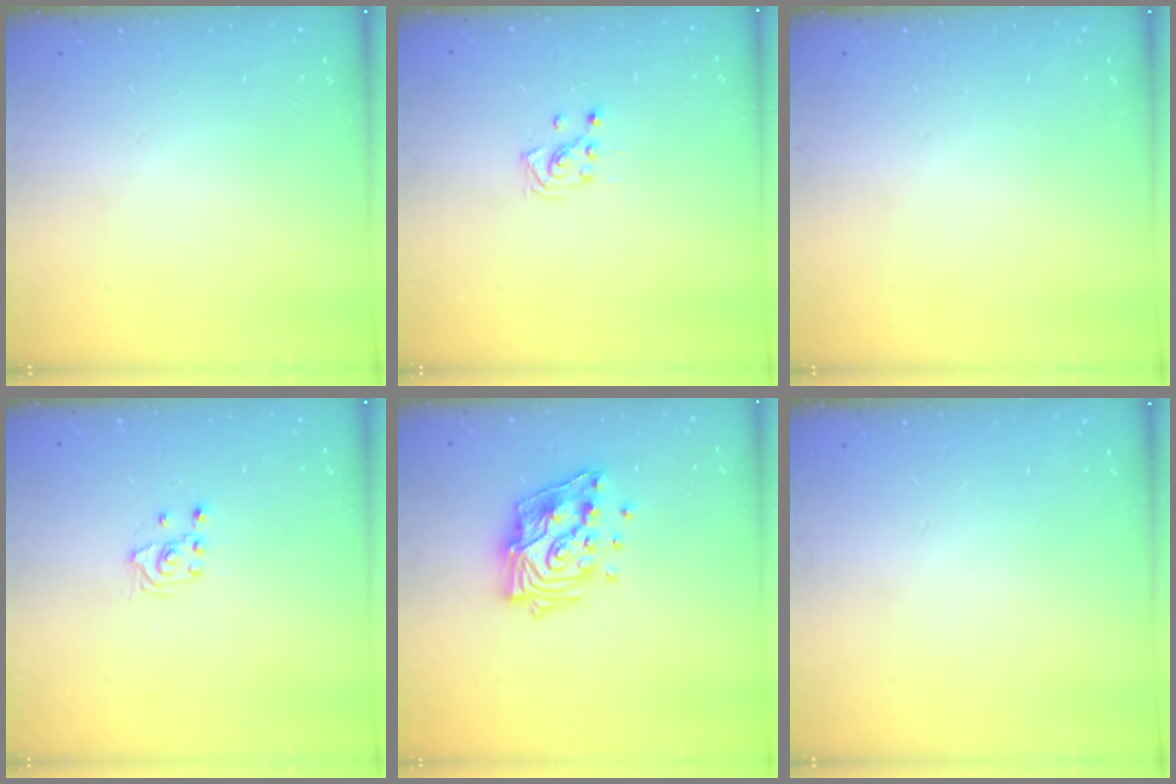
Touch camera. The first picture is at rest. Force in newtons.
{"total": 2.0, "press": 1.9, "slide": 0.8}
{"total": 0.0}
{"total": 1.8, "press": 1.8, "slide": 0.2}
{"total": 15.2, "press": 15.0, "slide": 1.8}
{"total": 0.0}